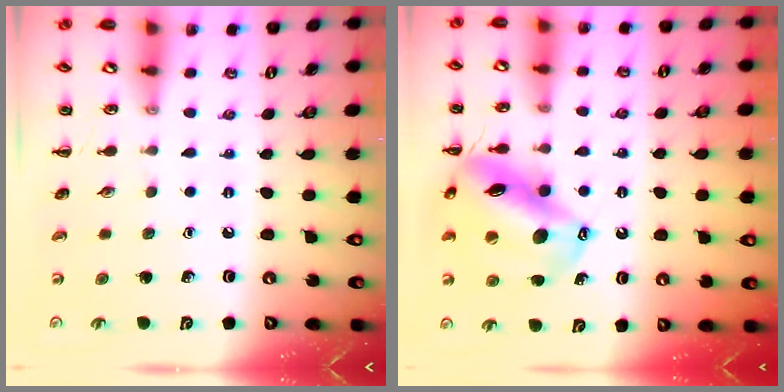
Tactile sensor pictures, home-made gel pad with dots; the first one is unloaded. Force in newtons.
{"total": 17.7, "press": 17.4, "slide": 3.2}